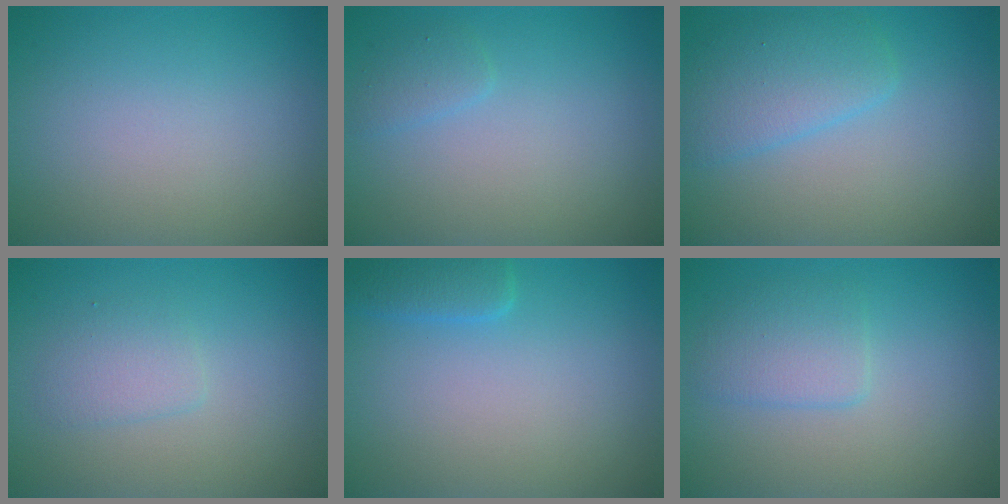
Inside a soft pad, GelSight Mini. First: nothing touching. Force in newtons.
{"total": 1.1, "press": 1.1, "slide": 0.1}
{"total": 3.6, "press": 3.6, "slide": 0.2}
{"total": 1.7, "press": 1.7, "slide": 0.1}
{"total": 2.0, "press": 2.0, "slide": 0.1}
{"total": 2.4, "press": 2.3, "slide": 0.2}